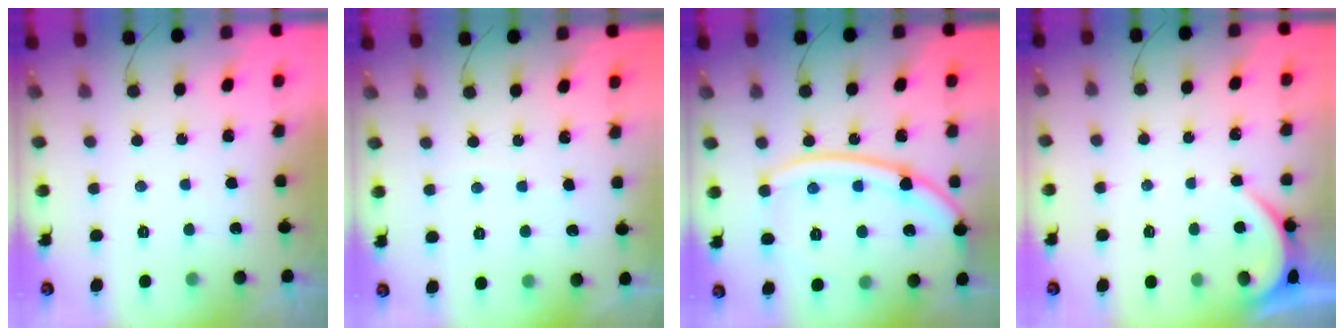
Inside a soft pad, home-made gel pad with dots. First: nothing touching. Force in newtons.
{"total": 1.5, "press": 1.4, "slide": 0.3}
{"total": 17.7, "press": 17.6, "slide": 1.8}
{"total": 2.4, "press": 2.4, "slide": 0.2}